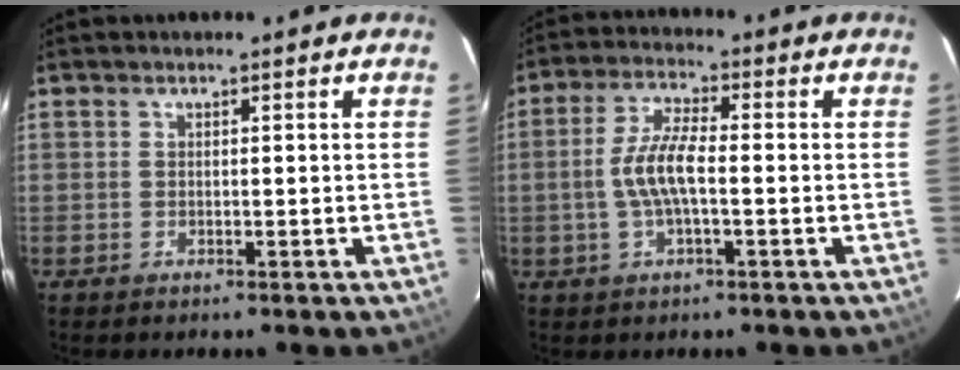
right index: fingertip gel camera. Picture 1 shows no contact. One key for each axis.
{"total": 7.3, "fx": -1.2, "fy": 2.0, "fz": 6.9, "tx": -0.141, "ty": 0.007, "tz": -0.023}